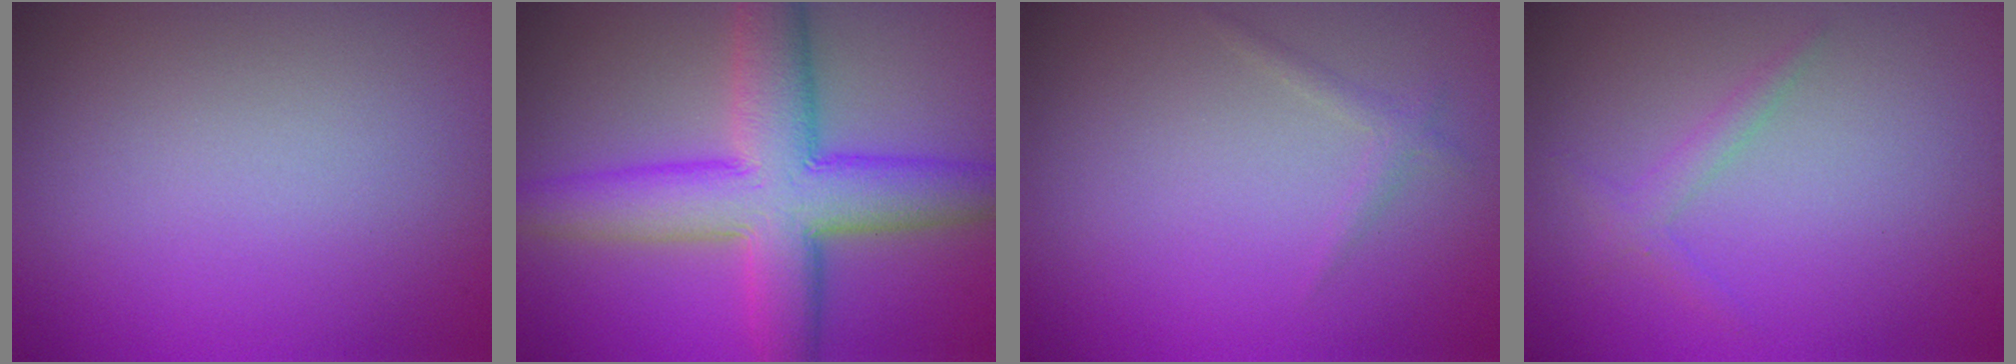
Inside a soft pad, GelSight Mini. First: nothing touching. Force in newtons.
{"total": 9.6, "press": 9.6, "slide": 0.1}
{"total": 0.9, "press": 0.9, "slide": 0.1}
{"total": 1.3, "press": 1.3, "slide": 0.1}